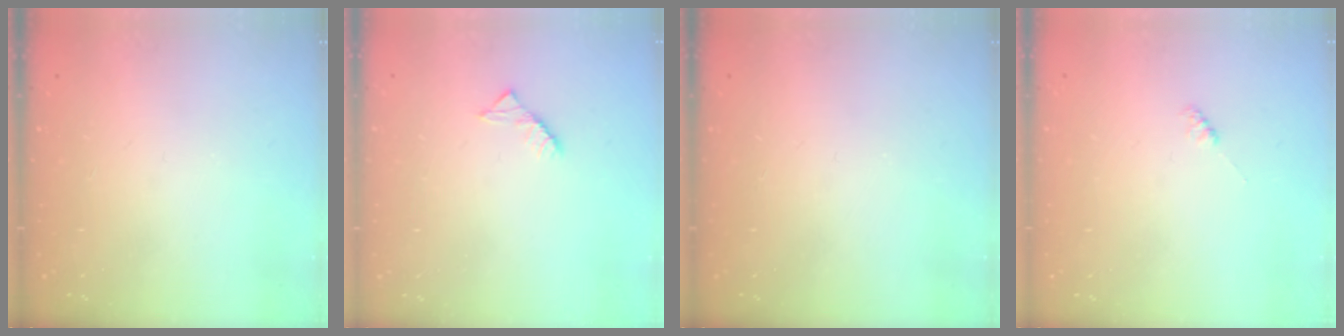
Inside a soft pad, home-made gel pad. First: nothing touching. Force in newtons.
{"total": 2.6, "press": 2.6, "slide": 0.4}
{"total": 0.0}
{"total": 1.9, "press": 1.9, "slide": 0.3}